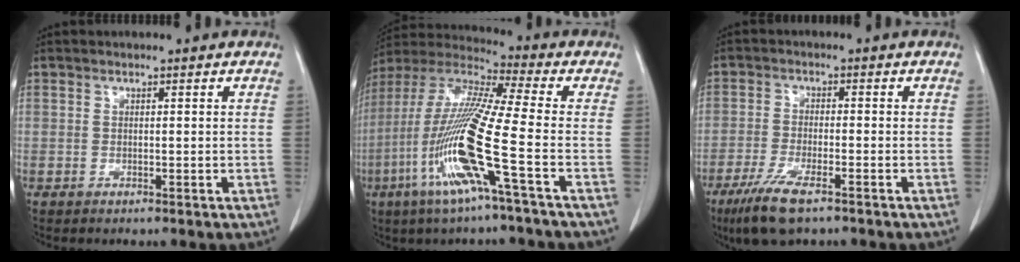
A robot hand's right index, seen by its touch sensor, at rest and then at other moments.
{"total": 17.3, "force": [-5.7, -0.7, 16.3], "torque": [-0.340, -0.018, -0.124]}
{"total": 7.8, "force": [-5.2, 1.4, 5.7], "torque": [-0.112, -0.019, -0.090]}